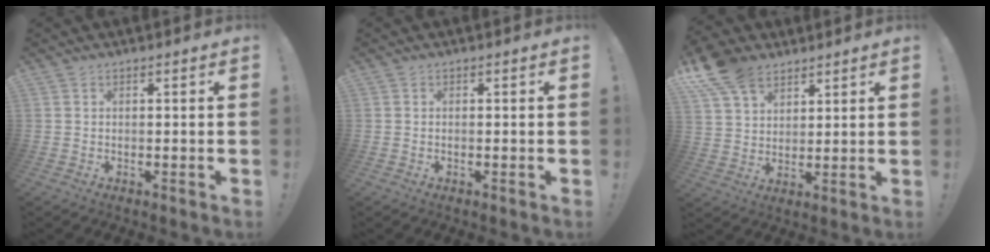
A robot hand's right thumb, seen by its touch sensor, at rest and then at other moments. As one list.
[{"total": 0.0}, {"total": 11.5, "force": [7.8, 7.1, 4.7], "torque": [-0.090, -0.039, 0.154]}]